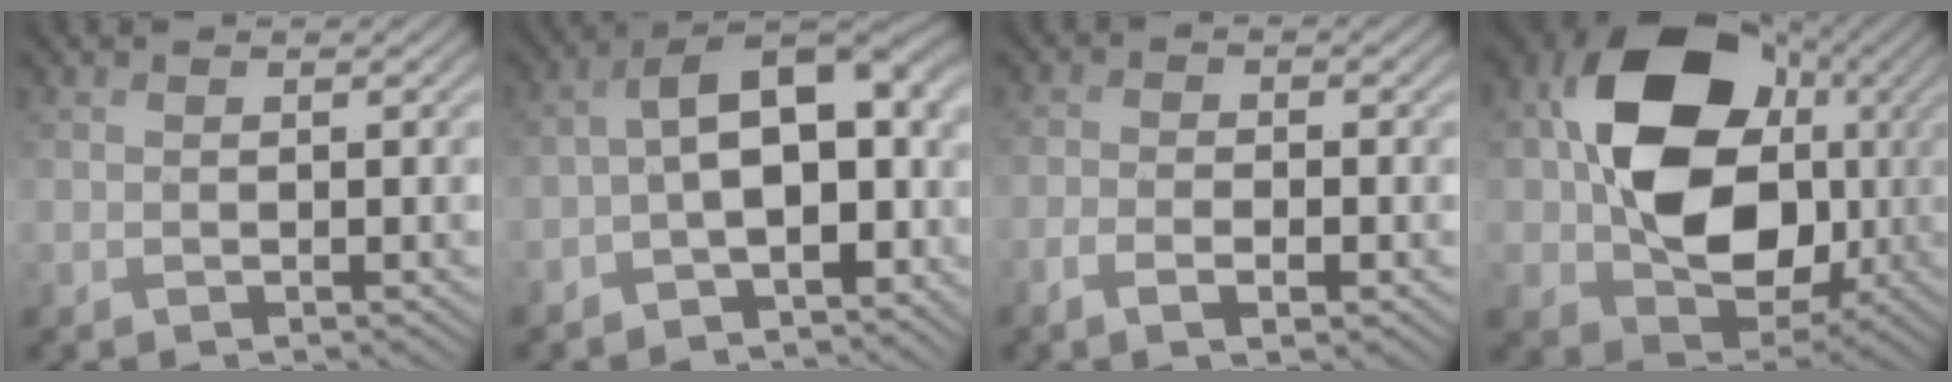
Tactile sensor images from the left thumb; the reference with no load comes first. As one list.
[{"total": 13.8, "force": [-2.2, 7.4, 11.4], "torque": [-0.193, -0.007, -0.024]}, {"total": 3.4, "force": [-1.7, 1.3, 2.7], "torque": [-0.058, -0.003, -0.033]}, {"total": 17.0, "force": [1.8, 13.2, 10.6], "torque": [-0.193, -0.003, 0.035]}]